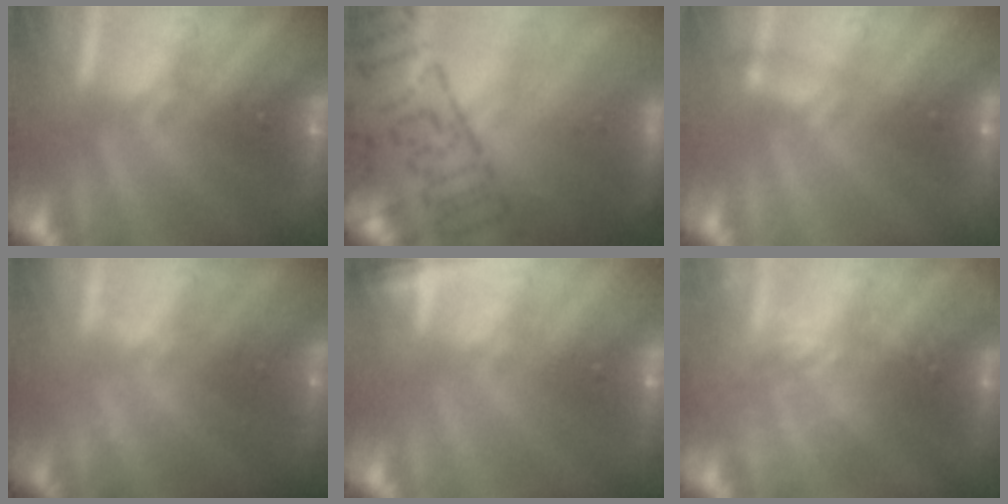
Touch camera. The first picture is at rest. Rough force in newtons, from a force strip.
{"total": 7.4}
{"total": 2.2}
{"total": 2.3}
{"total": 1.1}
{"total": 2.2}